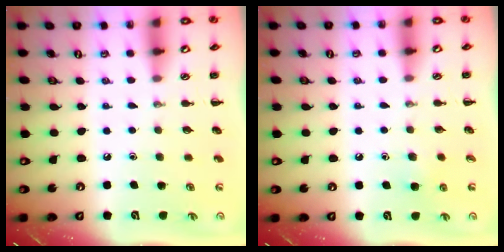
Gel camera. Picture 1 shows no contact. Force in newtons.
{"total": 3.0, "press": 2.7, "slide": 1.3}